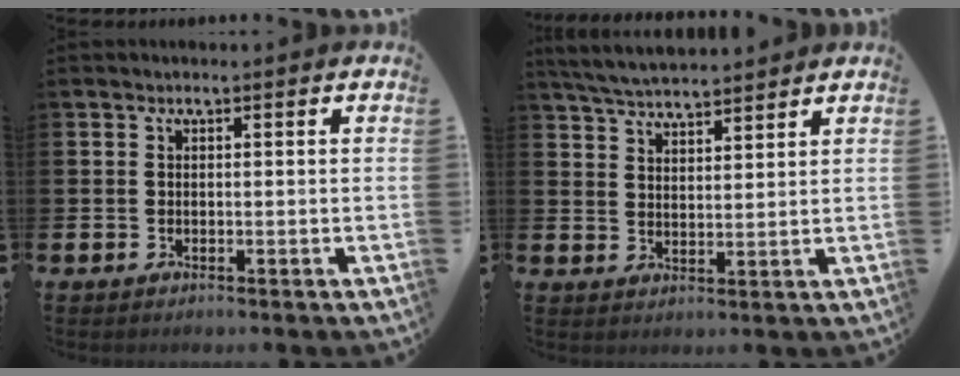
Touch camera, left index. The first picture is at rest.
{"total": 4.9, "force": [4.9, 0.3, 0.6], "torque": [-0.037, -0.020, 0.090]}